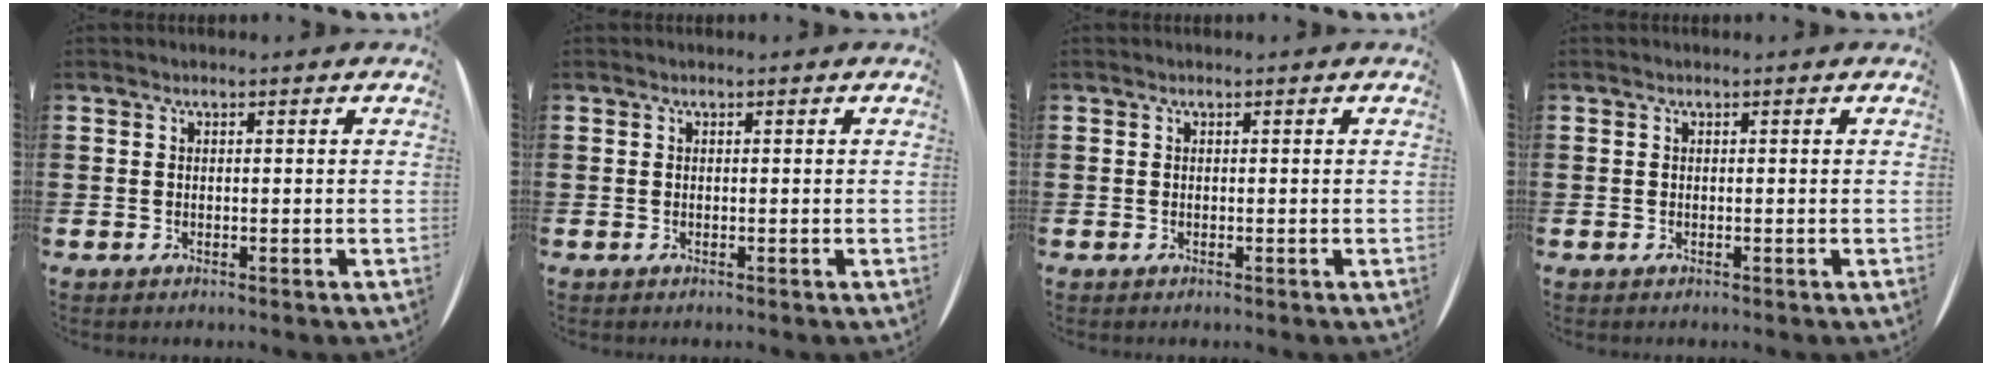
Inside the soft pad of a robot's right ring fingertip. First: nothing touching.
{"total": 0.0}
{"total": 0.0}
{"total": 0.0}